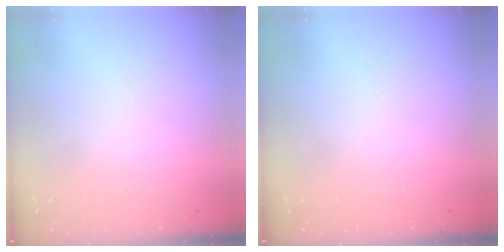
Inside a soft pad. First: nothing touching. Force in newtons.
{"total": 0.0}